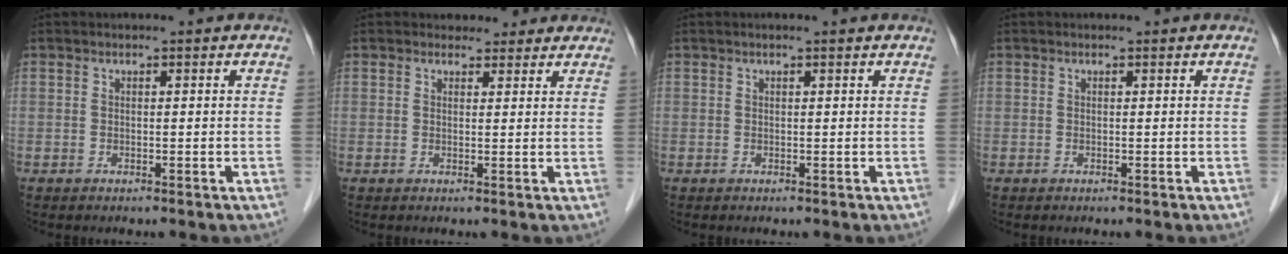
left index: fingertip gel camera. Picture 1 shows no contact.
{"total": 3.8, "force": [3.3, 1.9, 0.3], "torque": [0.006, 0.005, 0.033]}
{"total": 0.7, "force": [0.5, -0.1, 0.5], "torque": [-0.010, 0.006, 0.009]}
{"total": 0.0}